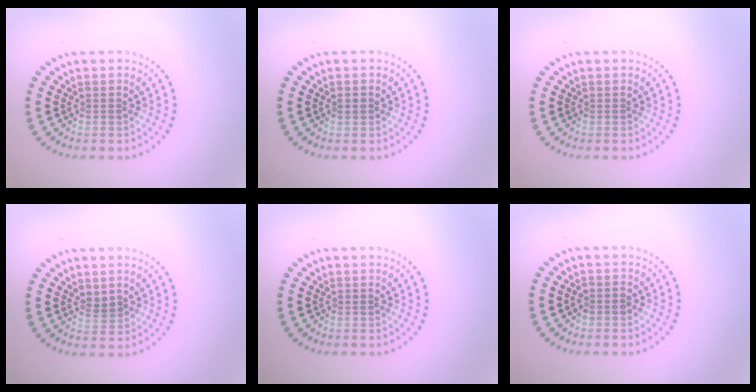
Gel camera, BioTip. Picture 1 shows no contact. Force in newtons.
{"total": 0.8, "press": 0.8, "slide": 0.2}
{"total": 0.0}
{"total": 1.1, "press": 1.1, "slide": 0.4}
{"total": 0.0}
{"total": 1.1, "press": 1.0, "slide": 0.5}